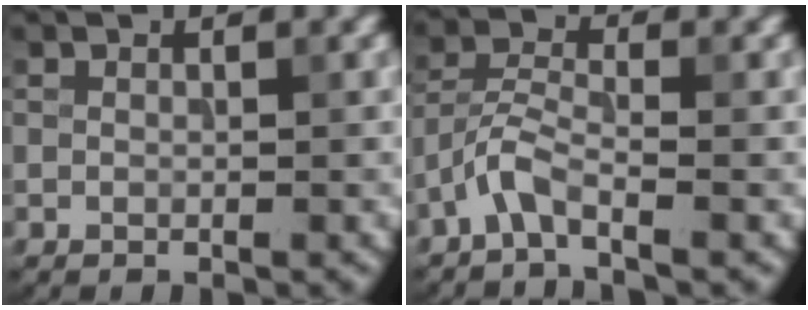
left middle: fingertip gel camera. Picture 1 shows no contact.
{"total": 2.8, "force": [-2.0, 0.6, 1.9], "torque": [-0.047, 0.007, -0.050]}